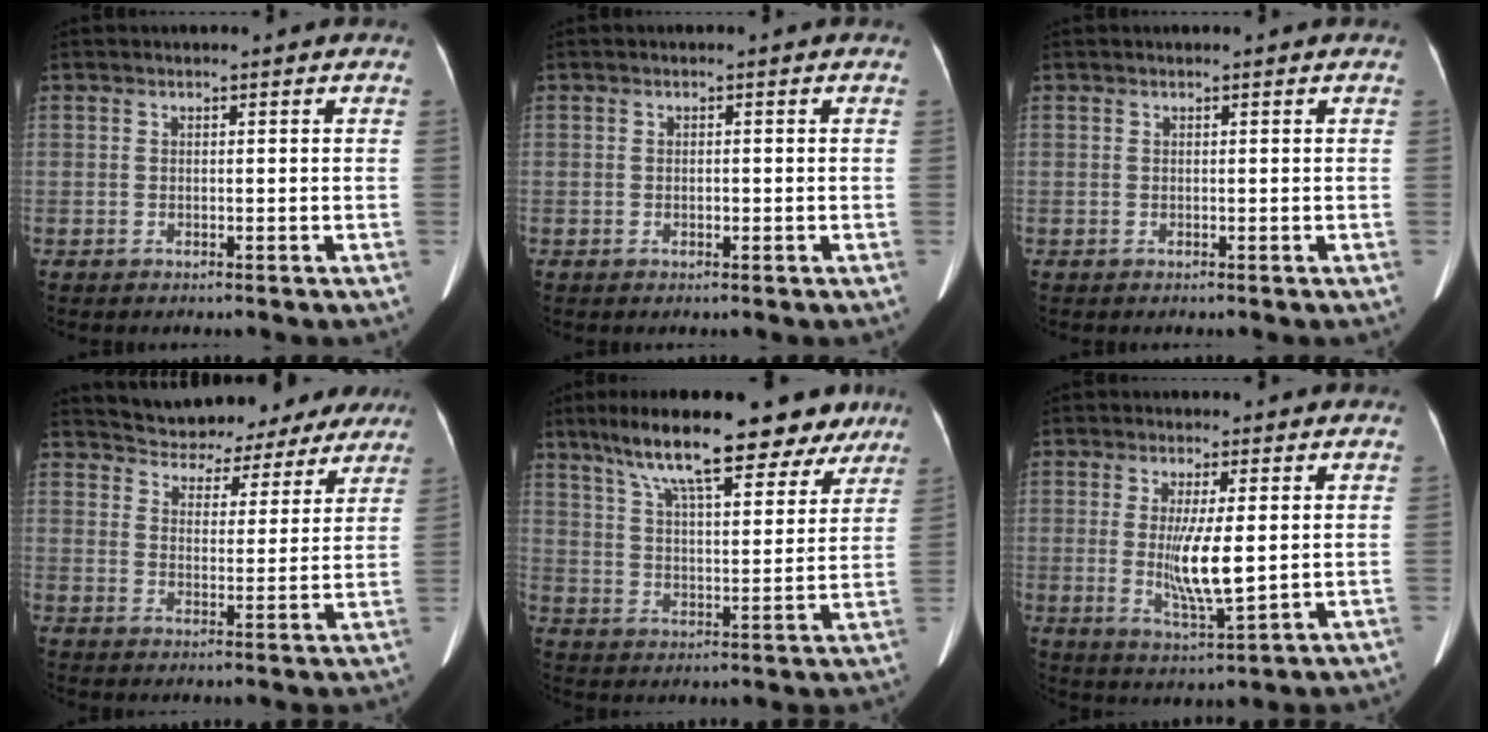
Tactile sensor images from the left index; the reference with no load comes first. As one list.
[{"total": 0.8, "force": [-0.8, 0.3, 0.2], "torque": [-0.002, -0.017, -0.015]}, {"total": 0.9, "force": [0.8, 0.2, 0.4], "torque": [-0.004, 0.001, 0.006]}, {"total": 18.5, "force": [16.9, 6.3, 4.0], "torque": [-0.049, -0.005, 0.209]}, {"total": 20.4, "force": [15.4, 5.2, 12.3], "torque": [-0.187, 0.020, 0.221]}, {"total": 7.4, "force": [-0.1, 1.0, 7.3], "torque": [-0.140, -0.040, 0.000]}]